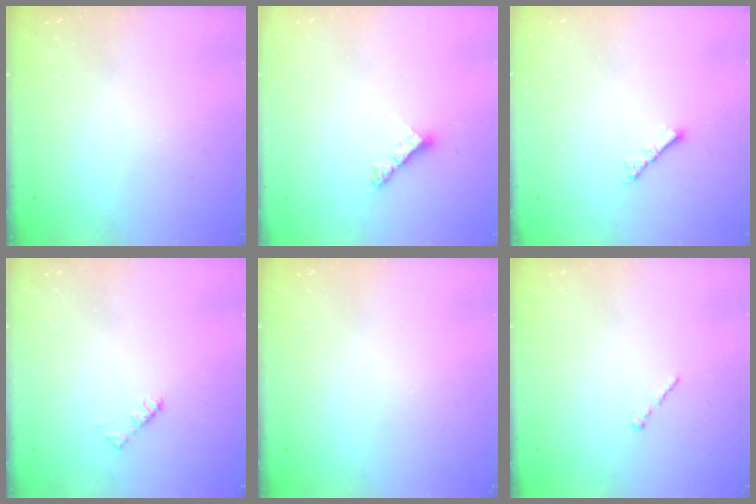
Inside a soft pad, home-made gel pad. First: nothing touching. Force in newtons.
{"total": 5.3, "press": 5.3, "slide": 0.6}
{"total": 3.4, "press": 3.4, "slide": 0.6}
{"total": 1.9, "press": 1.9, "slide": 0.3}
{"total": 0.0}
{"total": 1.0, "press": 0.8, "slide": 0.5}